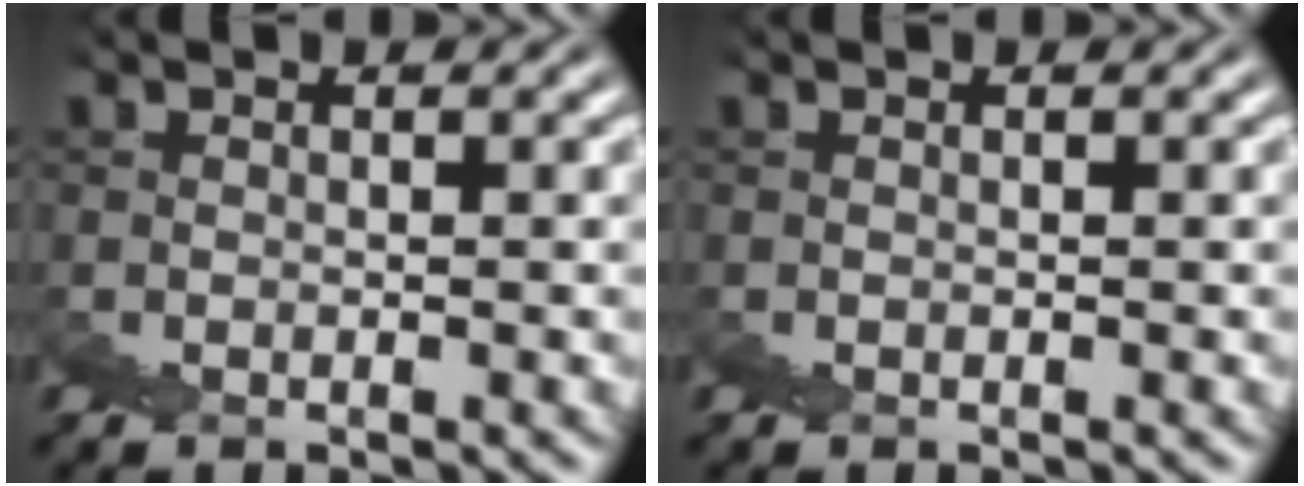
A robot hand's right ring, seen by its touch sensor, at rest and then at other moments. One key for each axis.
{"total": 0.0}